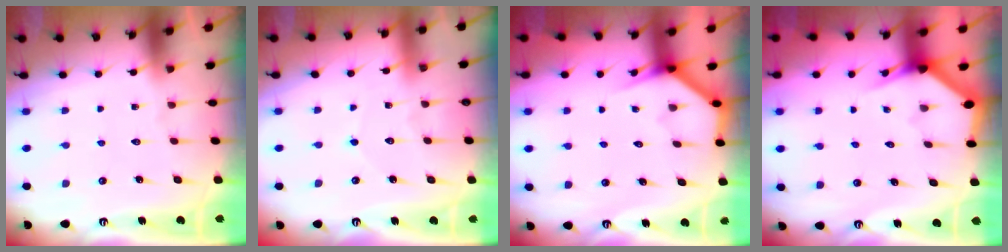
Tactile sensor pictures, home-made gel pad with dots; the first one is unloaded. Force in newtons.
{"total": 2.7, "press": 2.6, "slide": 0.3}
{"total": 3.8, "press": 3.8, "slide": 0.3}
{"total": 3.1, "press": 3.1, "slide": 0.1}